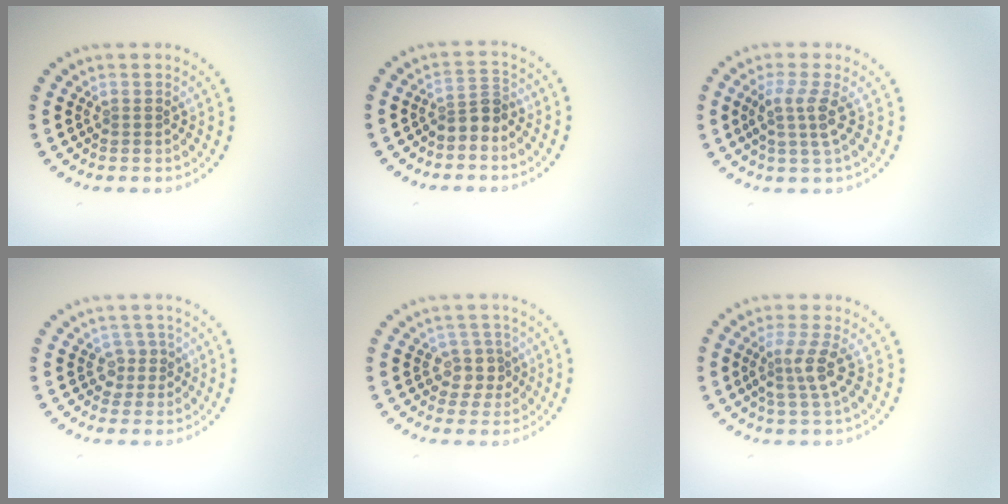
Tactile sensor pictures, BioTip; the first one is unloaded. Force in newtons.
{"total": 2.3, "press": 1.8, "slide": 1.5}
{"total": 2.6, "press": 2.0, "slide": 1.7}
{"total": 1.9, "press": 1.4, "slide": 1.2}
{"total": 2.7, "press": 2.3, "slide": 1.4}
{"total": 2.8, "press": 2.2, "slide": 1.7}